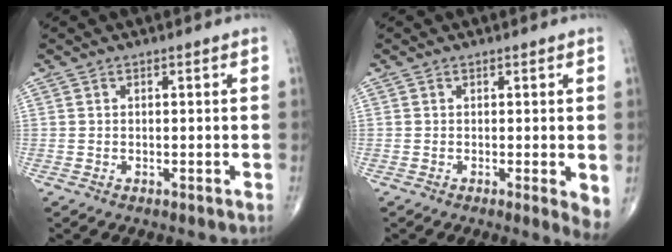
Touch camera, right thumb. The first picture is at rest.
{"total": 3.4, "force": [-0.2, 0.7, 3.4], "torque": [-0.048, -0.012, -0.006]}